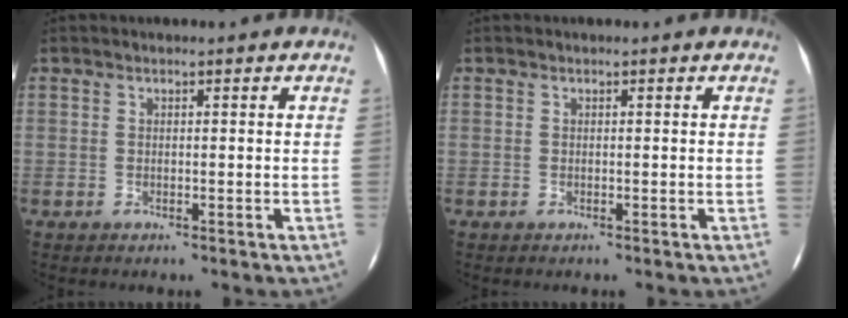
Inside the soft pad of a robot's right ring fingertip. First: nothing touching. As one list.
[{"total": 0.0}]